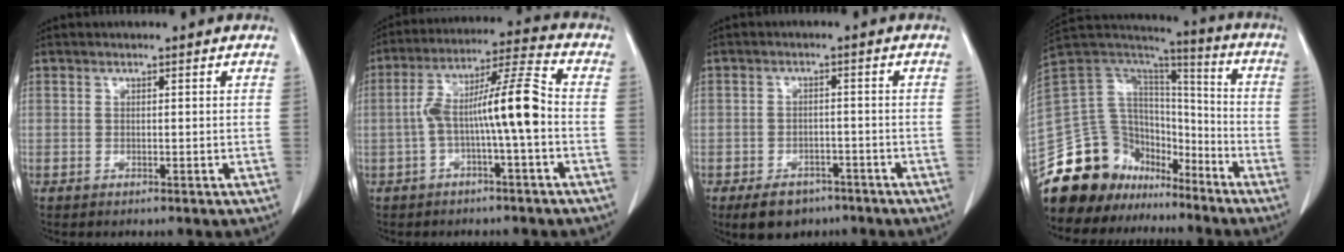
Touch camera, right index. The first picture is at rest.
{"total": 11.1, "force": [-1.7, 0.4, 10.9], "torque": [-0.197, 0.034, -0.033]}
{"total": 6.2, "force": [-4.4, 3.7, 2.2], "torque": [-0.034, 0.002, -0.061]}
{"total": 20.8, "force": [-15.9, 11.9, 6.1], "torque": [-0.129, 0.076, -0.263]}